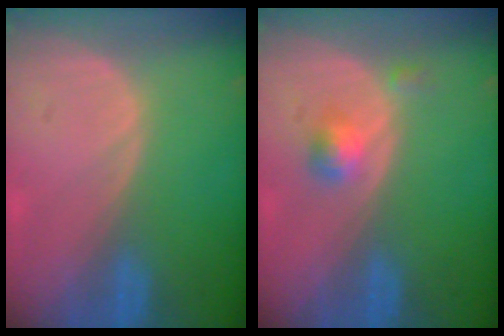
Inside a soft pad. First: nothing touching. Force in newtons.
{"total": 2.6, "press": 2.4, "slide": 1.1}